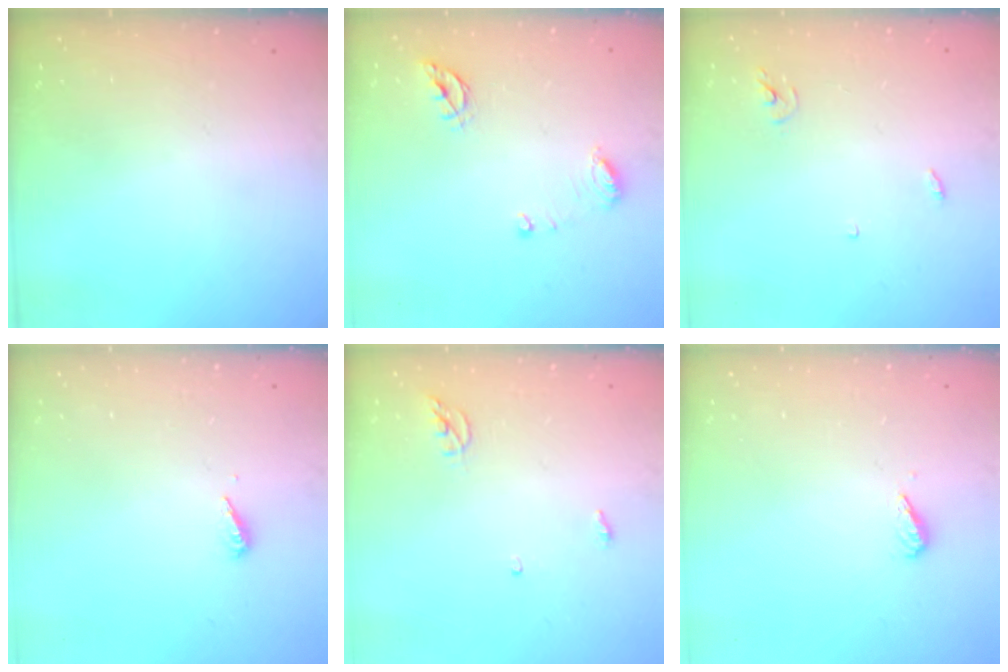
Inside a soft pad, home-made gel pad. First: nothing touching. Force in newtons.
{"total": 7.9, "press": 7.8, "slide": 0.9}
{"total": 3.0, "press": 3.0, "slide": 0.2}
{"total": 2.8, "press": 2.8, "slide": 0.2}
{"total": 3.8, "press": 3.8, "slide": 0.4}
{"total": 3.0, "press": 2.9, "slide": 0.6}